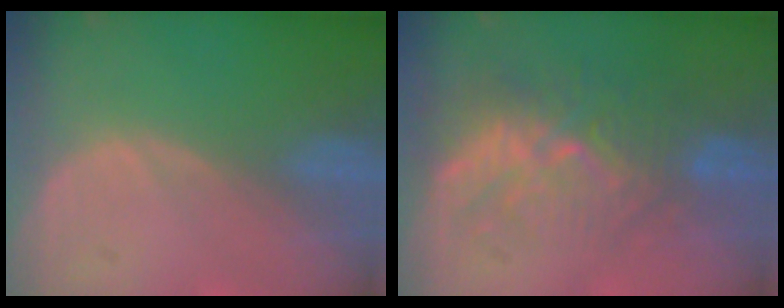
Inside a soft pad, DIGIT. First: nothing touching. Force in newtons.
{"total": 9.4, "press": 8.7, "slide": 3.8}